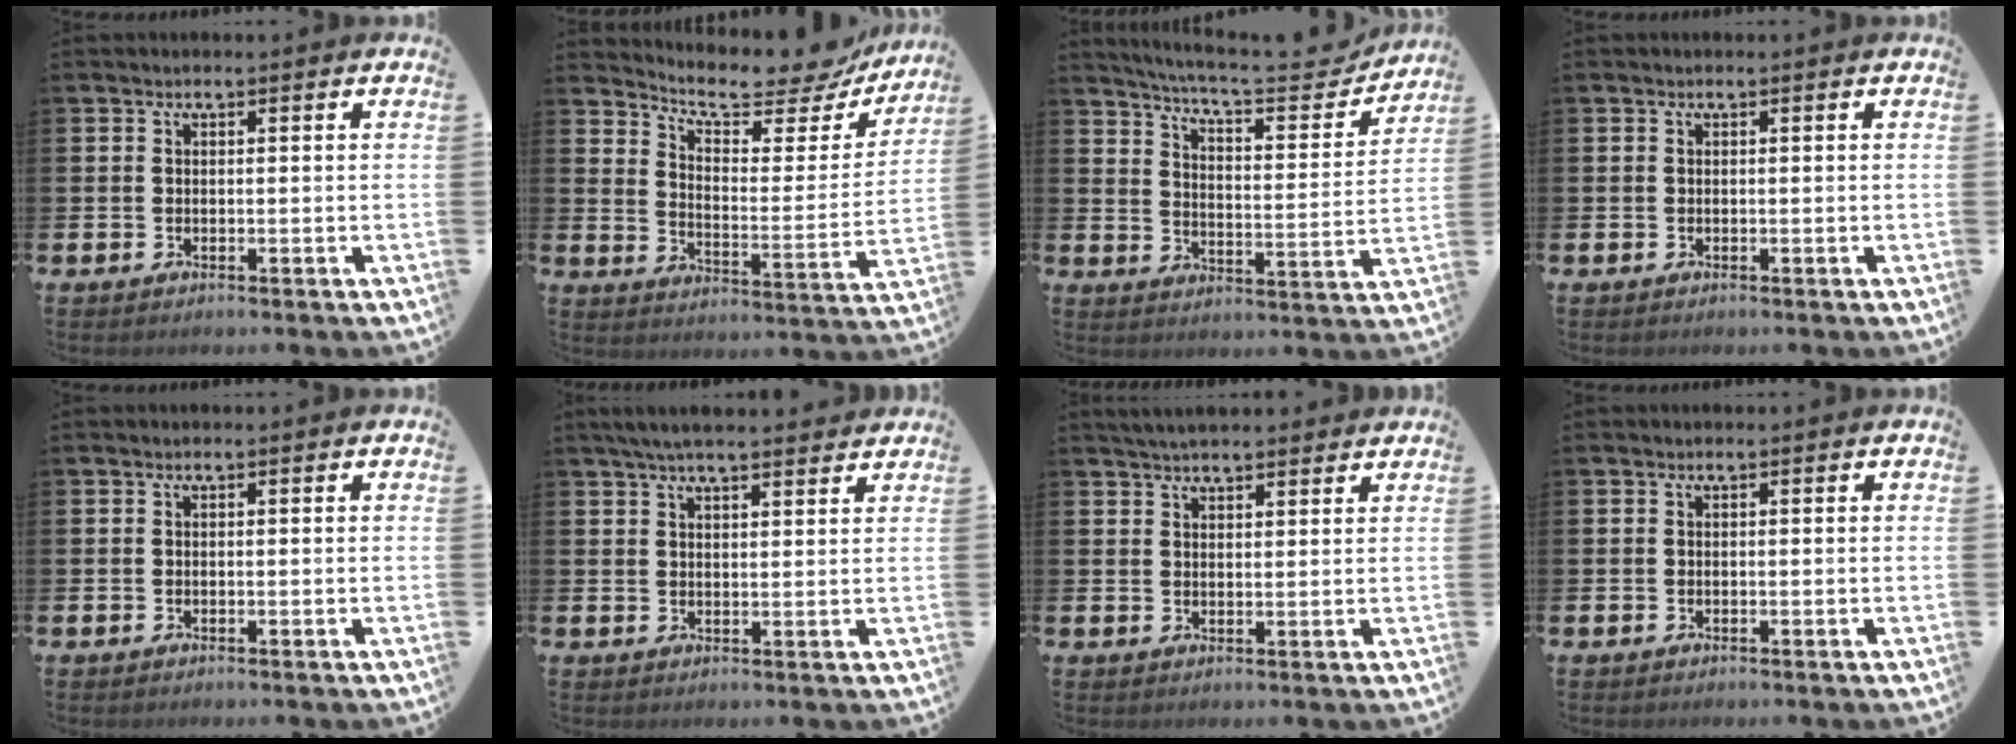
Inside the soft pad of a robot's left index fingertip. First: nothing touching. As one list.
[{"total": 8.6, "force": [7.7, 2.5, 2.8], "torque": [-0.066, -0.061, 0.127]}, {"total": 6.8, "force": [6.4, 0.7, 2.1], "torque": [-0.056, -0.057, 0.103]}, {"total": 0.0}, {"total": 0.0}, {"total": 4.5, "force": [4.1, 0.6, 1.7], "torque": [-0.042, -0.007, 0.075]}, {"total": 3.4, "force": [3.3, 0.6, 0.6], "torque": [-0.020, -0.008, 0.061]}, {"total": 0.0}]